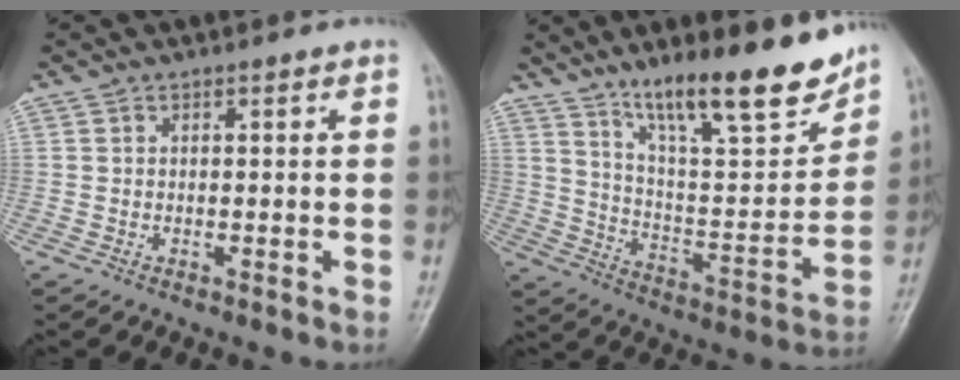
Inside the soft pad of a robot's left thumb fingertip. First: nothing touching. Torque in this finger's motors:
{"motor_torque": [0.99, 0.90, 1.42, -1.35, 0.27]}